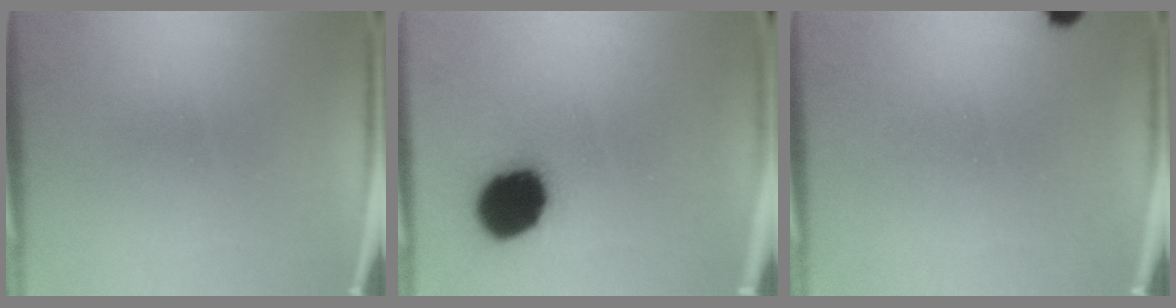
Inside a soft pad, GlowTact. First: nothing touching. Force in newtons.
{"total": 15.0}
{"total": 2.3}